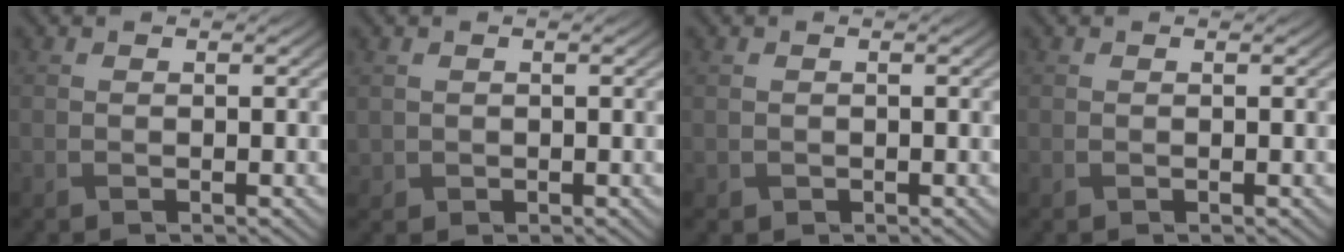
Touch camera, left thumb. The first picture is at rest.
{"total": 0.8, "force": [0.3, 0.7, -0.1], "torque": [-0.004, -0.005, 0.007]}
{"total": 0.7, "force": [-0.2, 0.7, 0.1], "torque": [-0.004, -0.007, -0.002]}
{"total": 0.0}